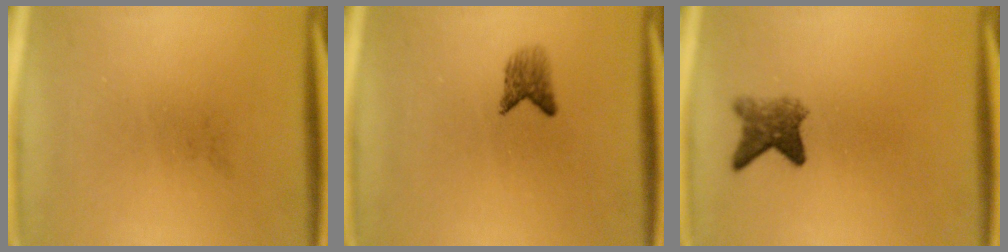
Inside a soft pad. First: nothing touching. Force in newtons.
{"total": 2.3}
{"total": 3.6}